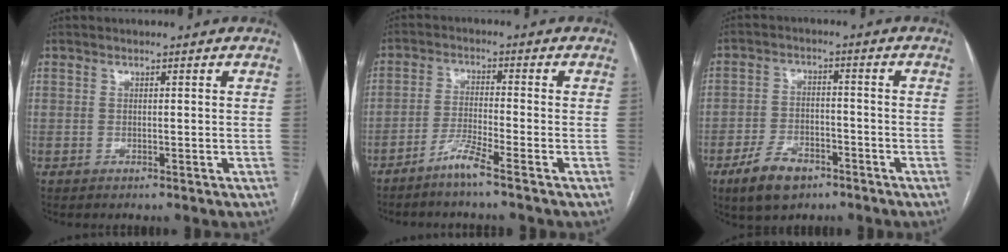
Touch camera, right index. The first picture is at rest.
{"total": 4.3, "force": [-3.4, -0.8, 2.5], "torque": [-0.055, -0.012, -0.075]}
{"total": 7.4, "force": [-4.8, 3.9, 4.1], "torque": [-0.084, 0.000, -0.080]}